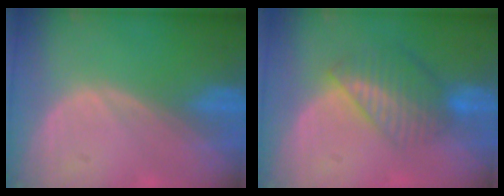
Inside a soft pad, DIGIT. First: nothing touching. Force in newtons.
{"total": 7.0, "press": 6.0, "slide": 3.5}